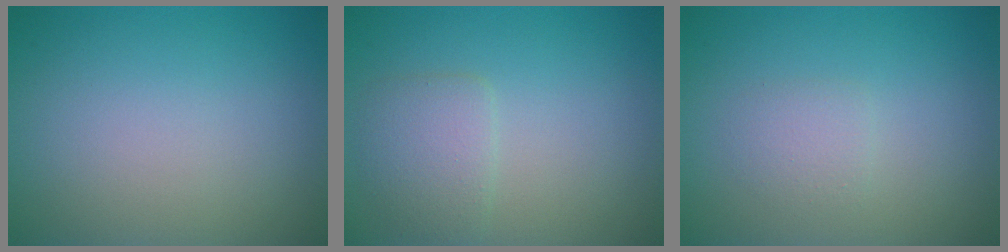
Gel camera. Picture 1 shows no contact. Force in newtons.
{"total": 2.4, "press": 2.4, "slide": 0.2}
{"total": 1.3, "press": 1.3, "slide": 0.1}